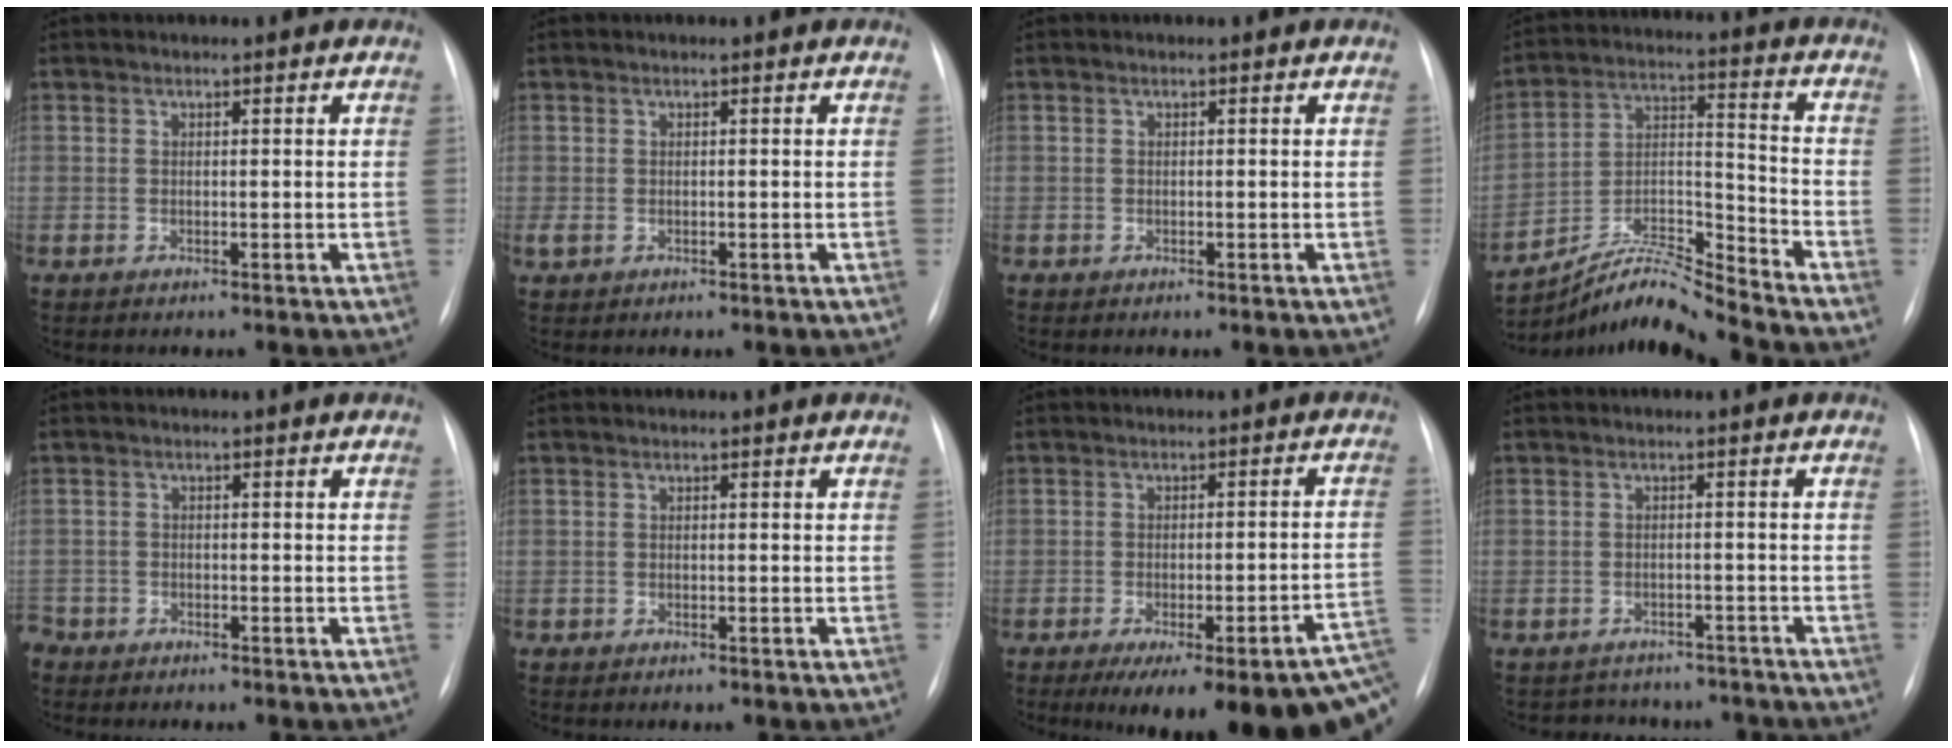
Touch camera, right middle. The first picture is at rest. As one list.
[{"total": 1.2, "force": [-0.2, 0.9, 0.8], "torque": [-0.018, 0.002, 0.001]}, {"total": 0.0}, {"total": 9.8, "force": [-9.6, -1.6, 1.7], "torque": [-0.037, 0.027, -0.173]}, {"total": 3.6, "force": [-2.7, 2.3, 0.3], "torque": [-0.005, 0.004, -0.053]}, {"total": 0.0}, {"total": 20.8, "force": [-11.7, 4.3, 16.7], "torque": [-0.147, -0.003, -0.143]}, {"total": 7.8, "force": [-7.0, 3.4, 0.6], "torque": [-0.004, 0.019, -0.078]}]